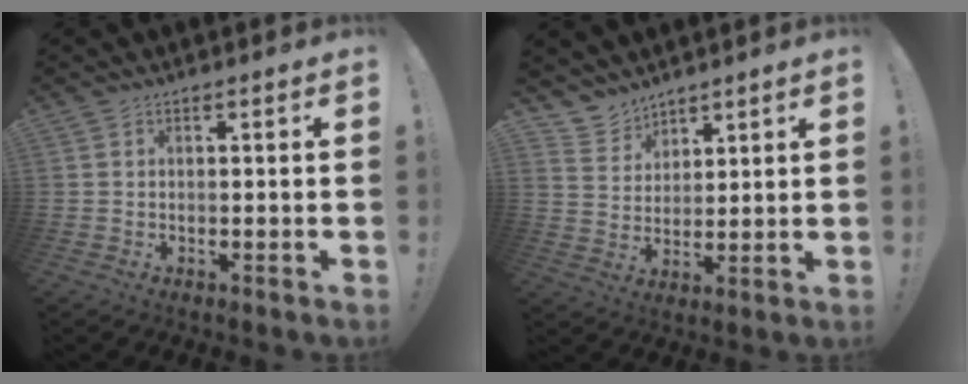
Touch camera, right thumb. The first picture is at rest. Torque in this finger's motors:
{"motor_torque": [-0.35, 0.35, -0.51, 0.42, 0.03]}